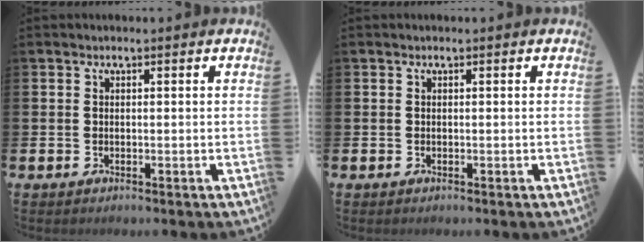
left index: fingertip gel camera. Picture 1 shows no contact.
{"total": 0.0}